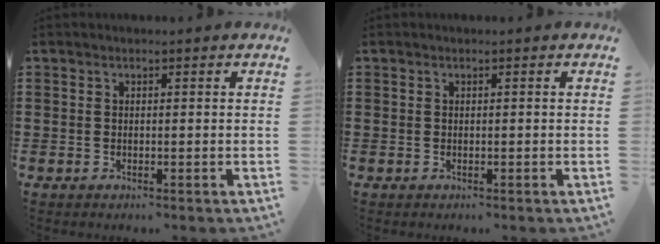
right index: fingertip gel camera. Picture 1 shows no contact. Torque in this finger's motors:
{"motor_torque": [-0.63, 0.33, -0.38, -0.06]}